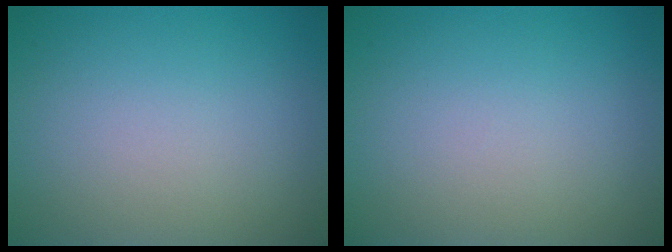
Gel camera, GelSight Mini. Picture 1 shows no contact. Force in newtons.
{"total": 0.0}